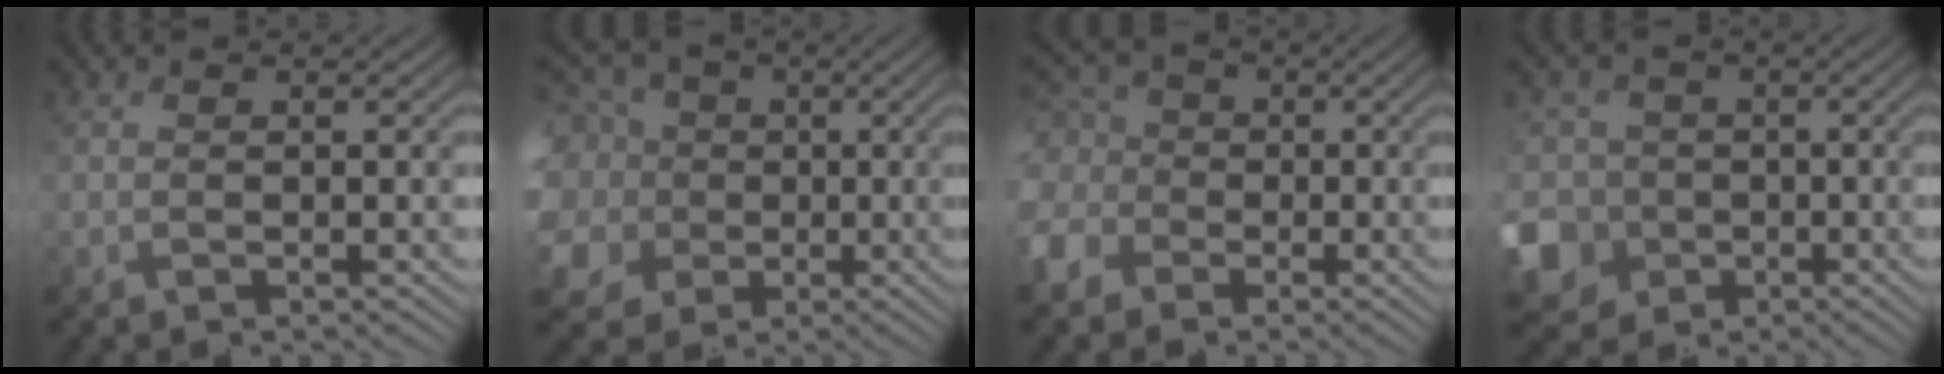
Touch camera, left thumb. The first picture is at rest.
{"total": 14.5, "force": [-0.2, 12.8, 6.6], "torque": [-0.253, 0.014, -0.024]}
{"total": 9.0, "force": [-1.5, 7.8, 4.1], "torque": [-0.142, 0.001, -0.046]}
{"total": 12.9, "force": [-3.8, 11.4, 4.7], "torque": [-0.162, -0.010, -0.094]}